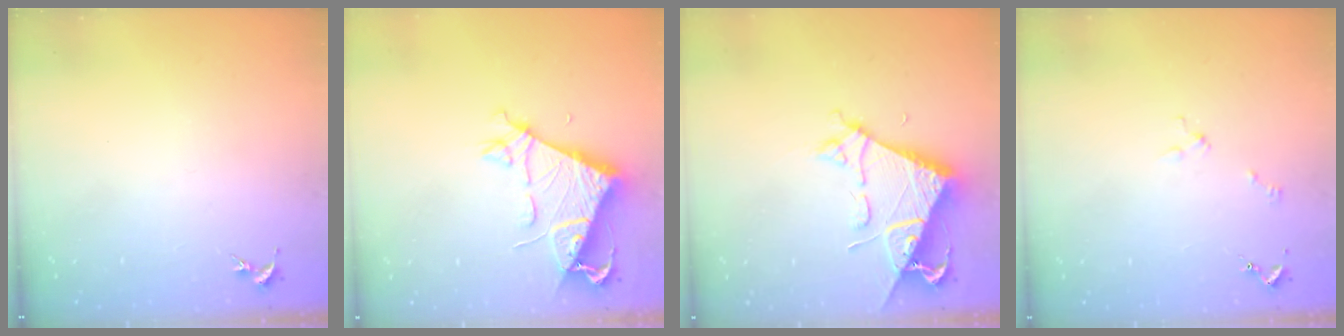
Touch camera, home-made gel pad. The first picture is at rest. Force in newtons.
{"total": 7.4, "press": 7.4, "slide": 0.7}
{"total": 7.3, "press": 7.3, "slide": 0.6}
{"total": 2.0, "press": 2.0, "slide": 0.2}